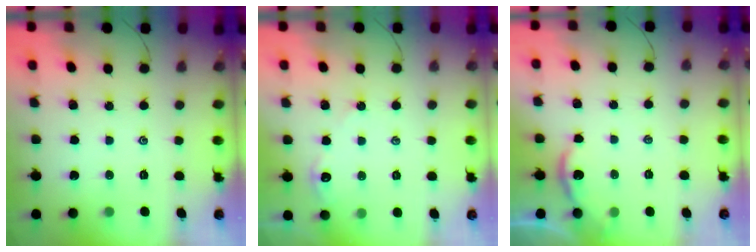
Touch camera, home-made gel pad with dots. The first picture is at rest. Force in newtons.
{"total": 3.1, "press": 3.1, "slide": 0.5}
{"total": 2.9, "press": 2.9, "slide": 0.1}